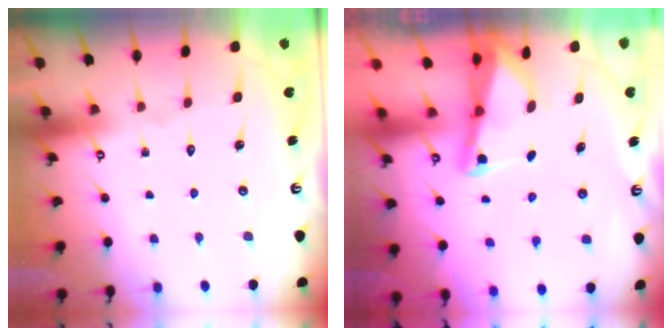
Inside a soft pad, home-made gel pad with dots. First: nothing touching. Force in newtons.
{"total": 2.5, "press": 2.5, "slide": 0.4}